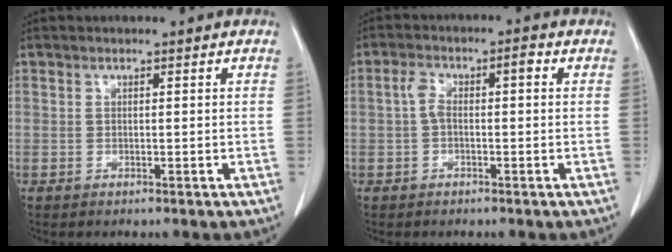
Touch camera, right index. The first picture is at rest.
{"total": 4.3, "force": [0.3, 1.7, 3.9], "torque": [-0.082, 0.028, 0.004]}